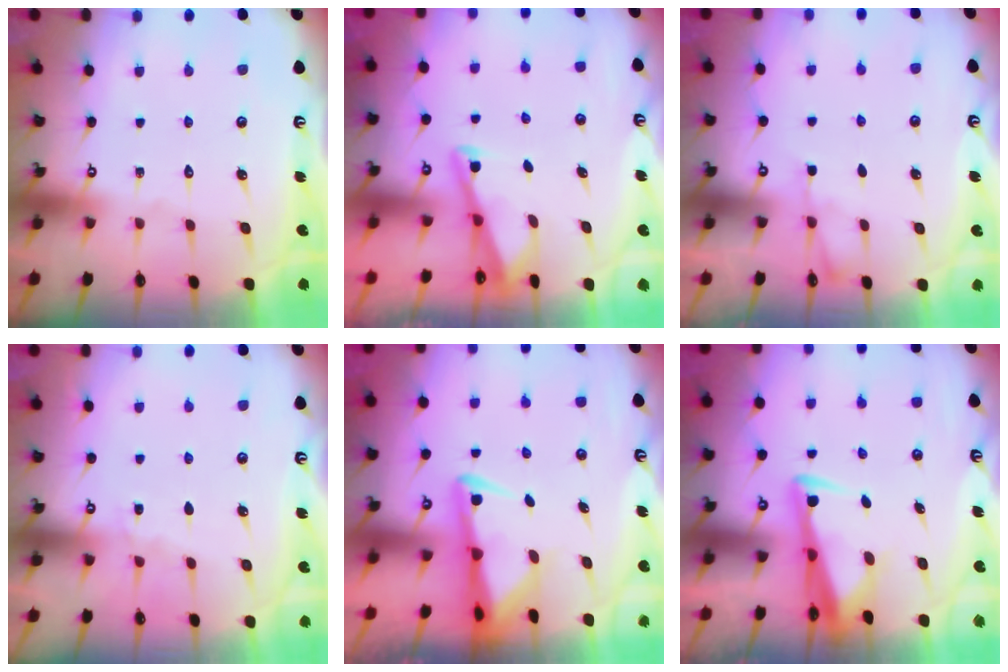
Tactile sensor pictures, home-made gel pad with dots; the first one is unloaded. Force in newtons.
{"total": 2.9, "press": 2.9, "slide": 0.3}
{"total": 3.0, "press": 3.0, "slide": 0.3}
{"total": 4.2, "press": 4.2, "slide": 0.5}
{"total": 3.5, "press": 3.4, "slide": 0.8}
{"total": 3.6, "press": 3.5, "slide": 1.1}